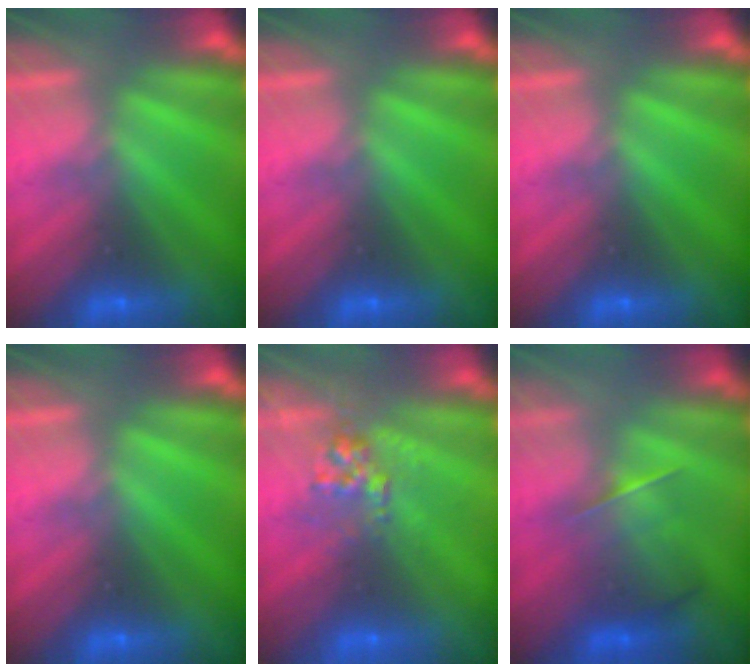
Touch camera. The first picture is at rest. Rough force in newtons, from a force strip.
{"total": 0.0}
{"total": 0.0}
{"total": 0.0}
{"total": 2.7}
{"total": 2.1}